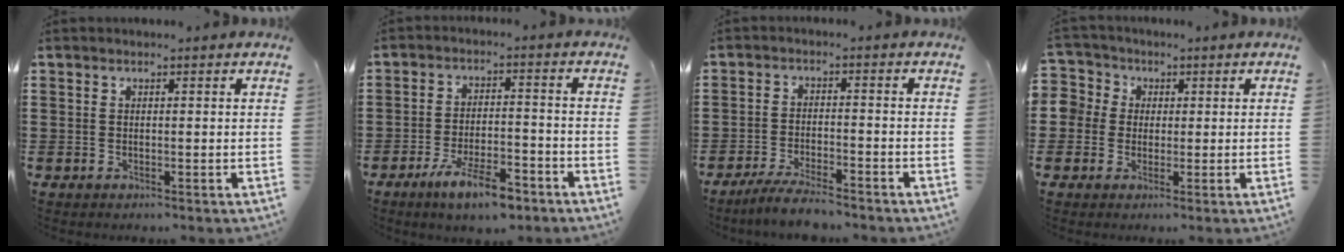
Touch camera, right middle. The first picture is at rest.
{"total": 7.8, "force": [-5.4, 1.9, 5.2], "torque": [-0.106, 0.000, -0.102]}
{"total": 4.5, "force": [-4.1, 0.2, 1.8], "torque": [-0.037, -0.002, -0.080]}
{"total": 3.9, "force": [-0.3, 3.9, -0.2], "torque": [-0.025, 0.008, -0.015]}